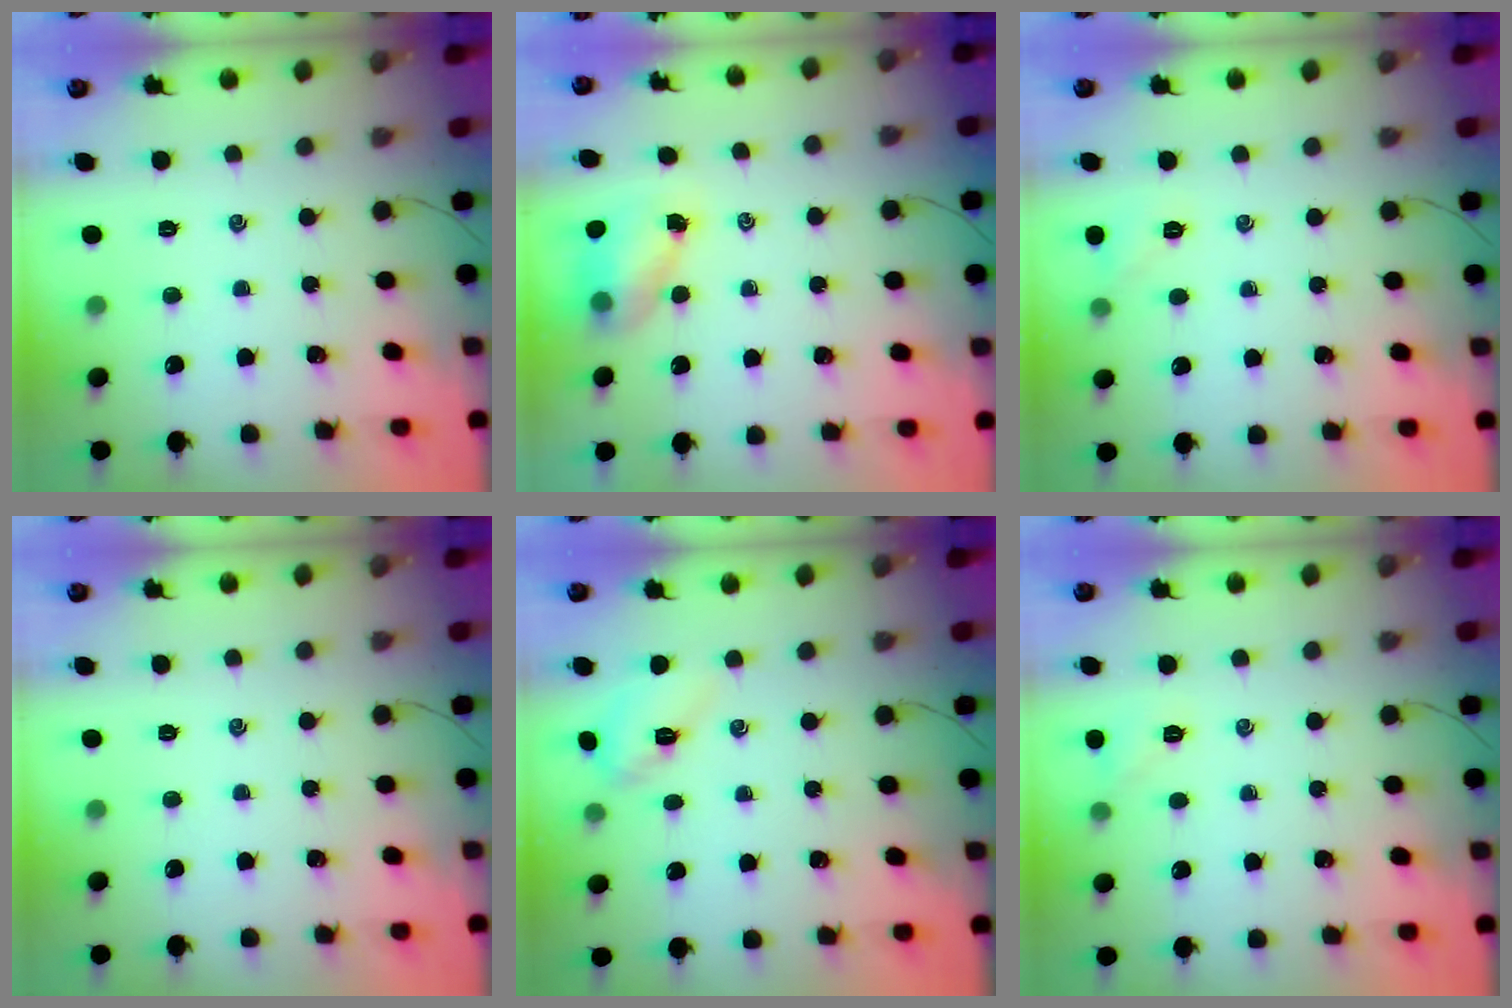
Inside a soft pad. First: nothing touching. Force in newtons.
{"total": 5.6, "press": 5.6, "slide": 0.5}
{"total": 4.8, "press": 4.6, "slide": 1.5}
{"total": 0.0}
{"total": 4.5, "press": 4.4, "slide": 0.9}
{"total": 4.8, "press": 4.6, "slide": 1.5}